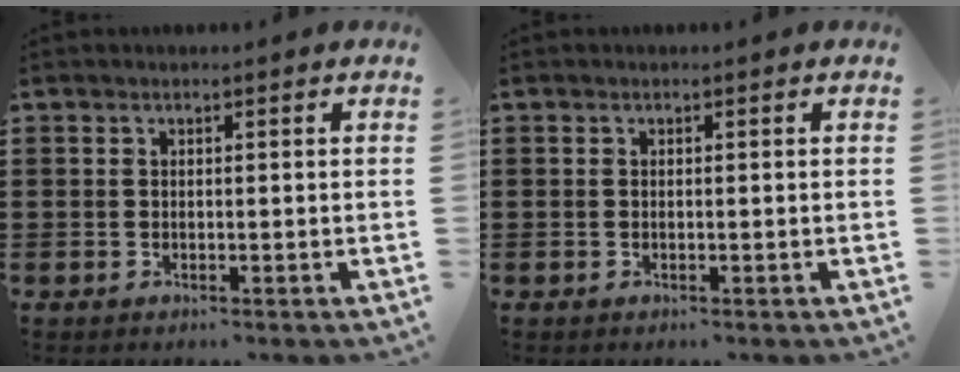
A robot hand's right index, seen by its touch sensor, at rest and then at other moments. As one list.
[{"total": 0.0}]